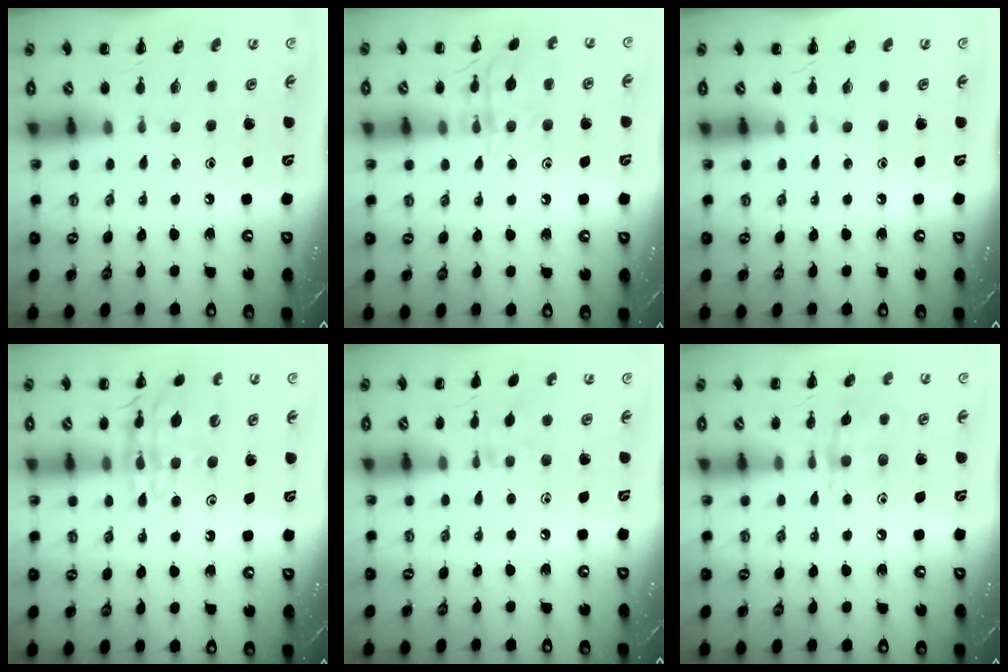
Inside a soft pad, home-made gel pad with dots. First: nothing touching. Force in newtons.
{"total": 13.0, "press": 13.0, "slide": 0.7}
{"total": 0.0}
{"total": 14.4, "press": 14.3, "slide": 1.9}
{"total": 5.0, "press": 4.8, "slide": 1.3}
{"total": 9.7, "press": 9.7, "slide": 0.5}